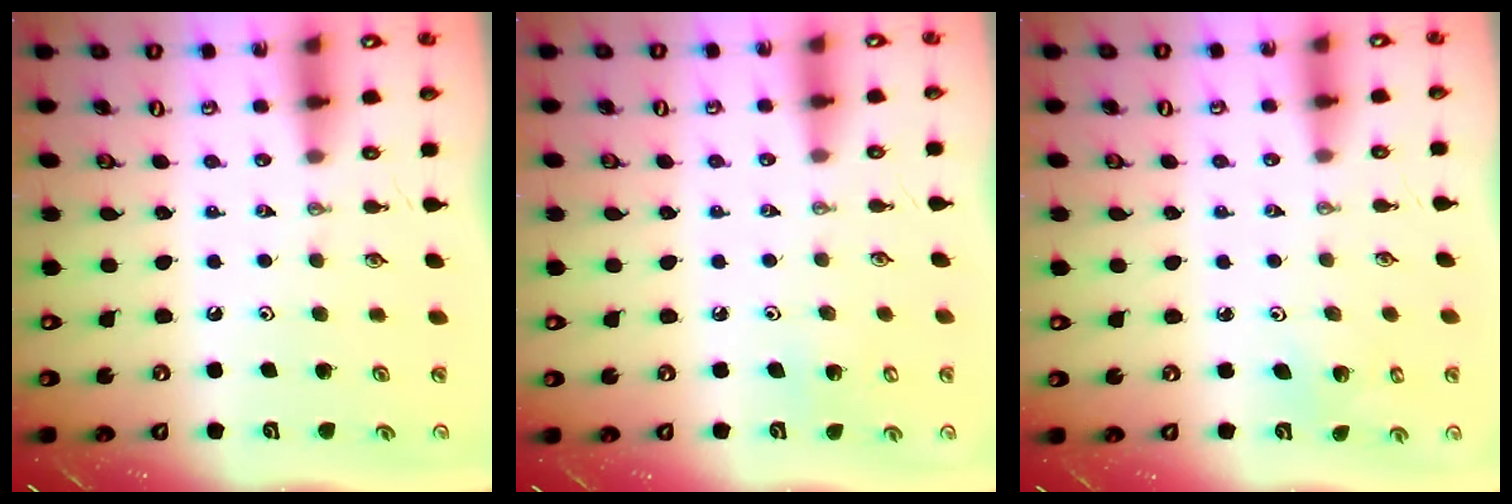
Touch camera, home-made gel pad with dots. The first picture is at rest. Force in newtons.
{"total": 3.6, "press": 3.6, "slide": 0.2}
{"total": 2.7, "press": 2.7, "slide": 0.2}